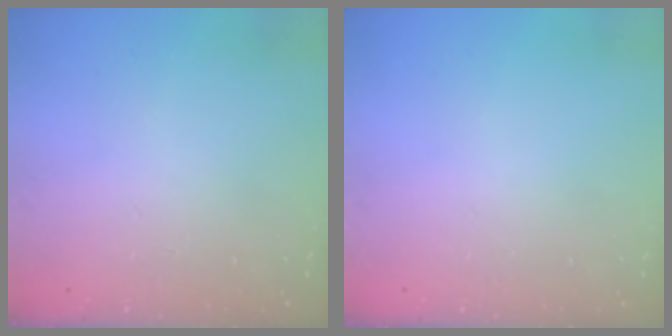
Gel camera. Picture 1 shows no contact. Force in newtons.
{"total": 0.0}